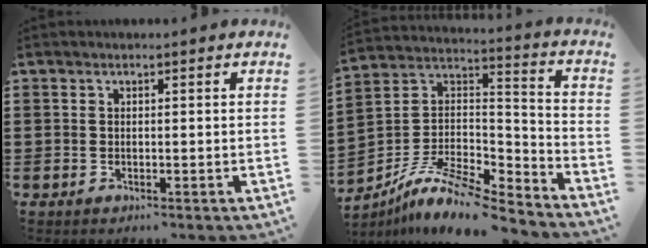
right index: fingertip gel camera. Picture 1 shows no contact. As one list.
[{"total": 10.6, "force": [-8.8, 2.6, 5.4], "torque": [-0.105, 0.018, -0.177]}]